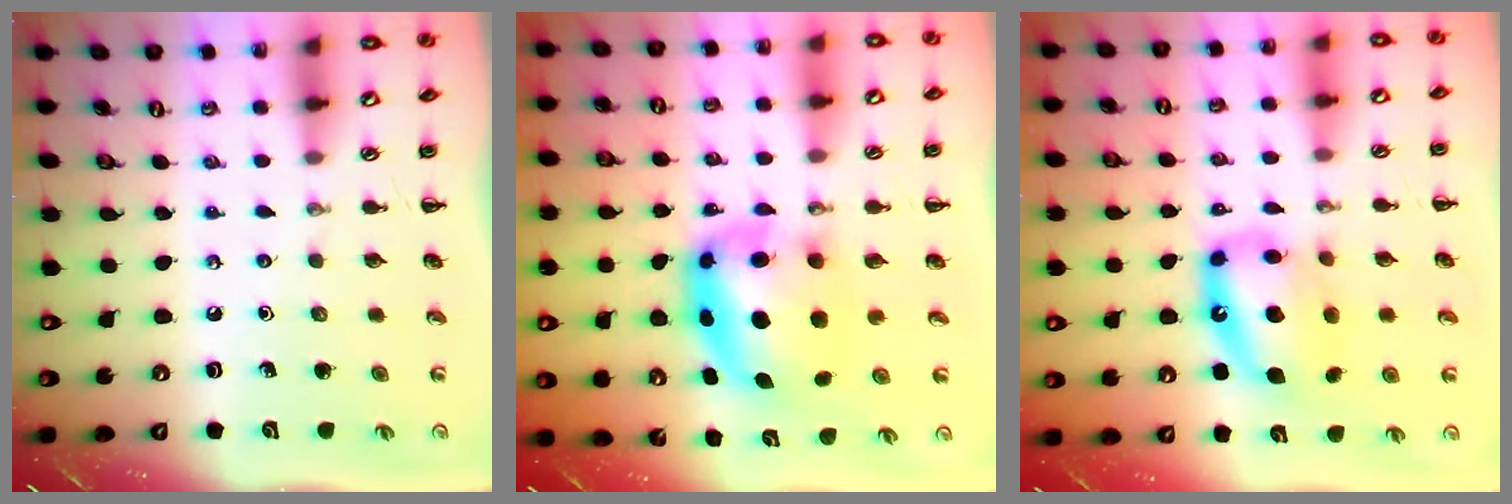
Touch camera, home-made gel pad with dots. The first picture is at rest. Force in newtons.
{"total": 8.3, "press": 8.1, "slide": 1.9}
{"total": 12.3, "press": 11.9, "slide": 3.1}